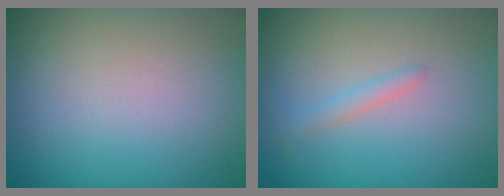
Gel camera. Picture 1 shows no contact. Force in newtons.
{"total": 1.1, "press": 1.1, "slide": 0.1}